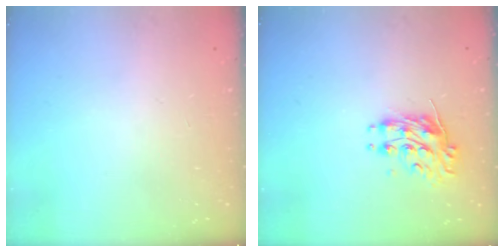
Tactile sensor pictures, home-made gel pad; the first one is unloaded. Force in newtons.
{"total": 10.4, "press": 10.4, "slide": 0.5}